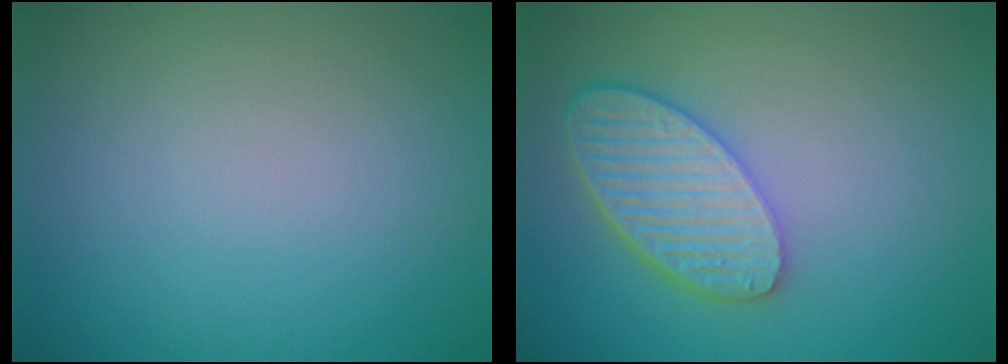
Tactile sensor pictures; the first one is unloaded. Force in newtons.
{"total": 5.6, "press": 4.5, "slide": 3.3}